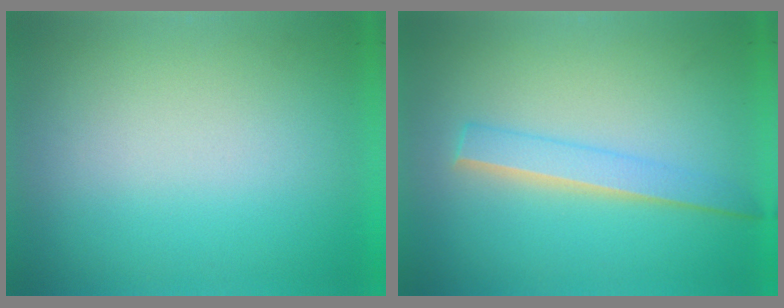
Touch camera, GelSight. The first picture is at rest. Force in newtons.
{"total": 2.3}